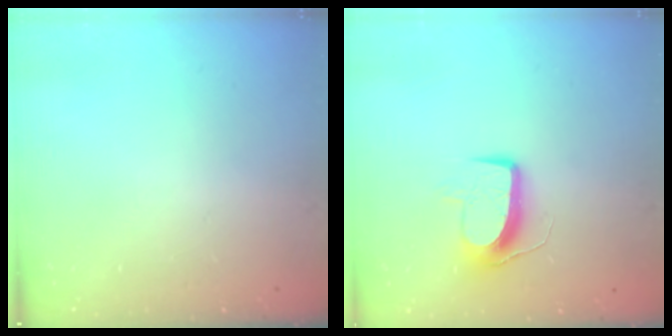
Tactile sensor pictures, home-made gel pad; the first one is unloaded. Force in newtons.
{"total": 9.7, "press": 9.7, "slide": 0.5}